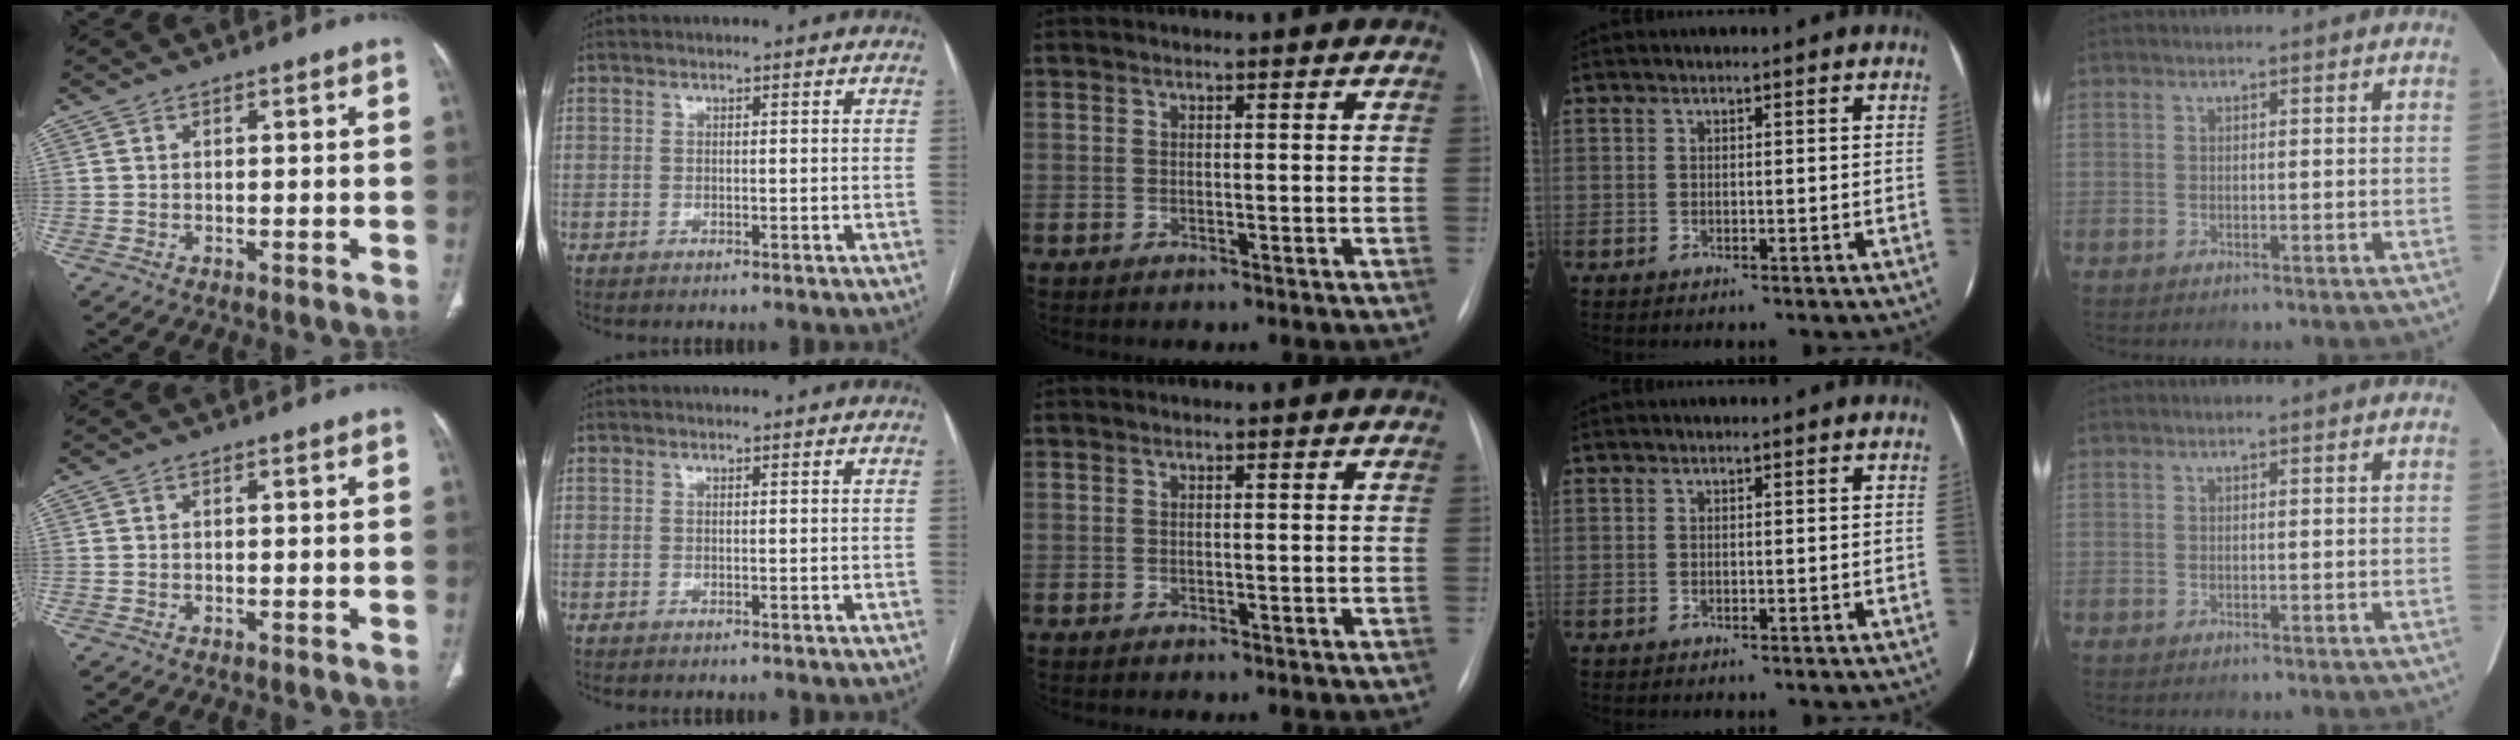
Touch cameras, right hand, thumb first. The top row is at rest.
{}